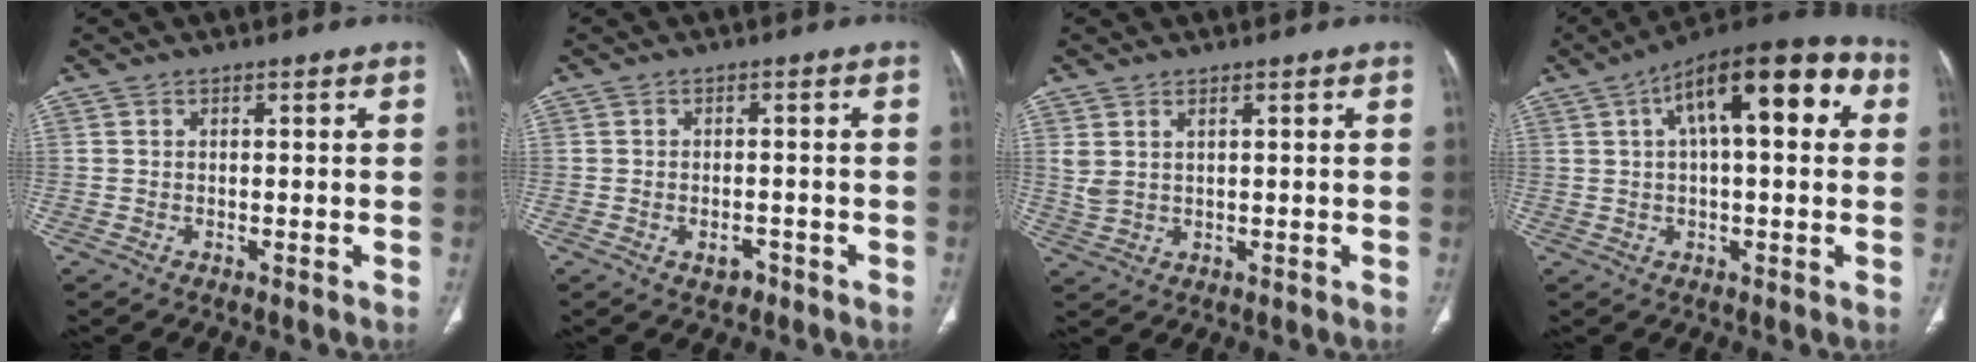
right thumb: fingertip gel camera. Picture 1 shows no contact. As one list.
[{"total": 2.3, "force": [-1.2, 1.5, 1.3], "torque": [-0.013, 0.008, -0.011]}, {"total": 3.1, "force": [1.4, 1.5, 2.3], "torque": [-0.054, 0.000, 0.041]}, {"total": 18.4, "force": [5.5, 7.3, 16.0], "torque": [-0.220, 0.036, 0.076]}]